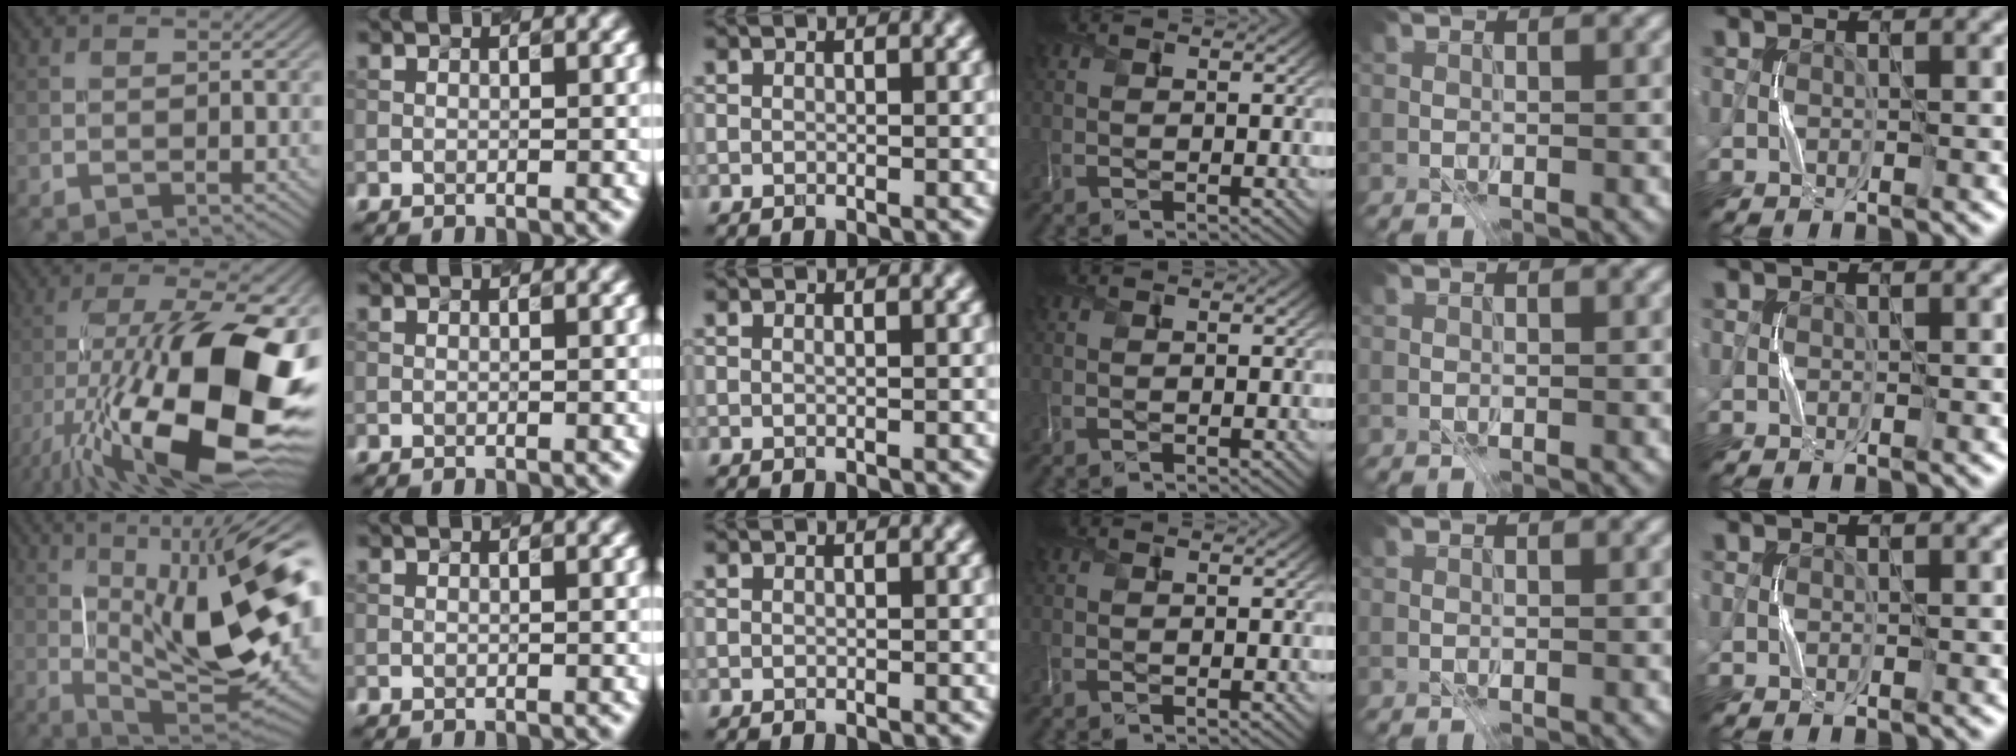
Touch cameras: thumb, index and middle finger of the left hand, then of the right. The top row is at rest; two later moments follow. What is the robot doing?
{"motion": "press", "object": "grip strengthener"}